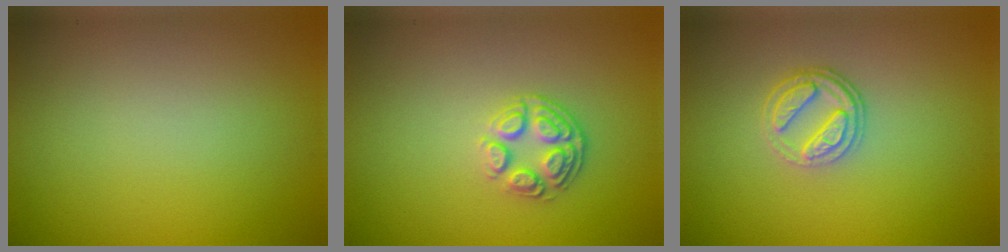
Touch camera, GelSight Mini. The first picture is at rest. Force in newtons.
{"total": 2.8, "press": 2.6, "slide": 1.2}
{"total": 2.8, "press": 2.4, "slide": 1.3}